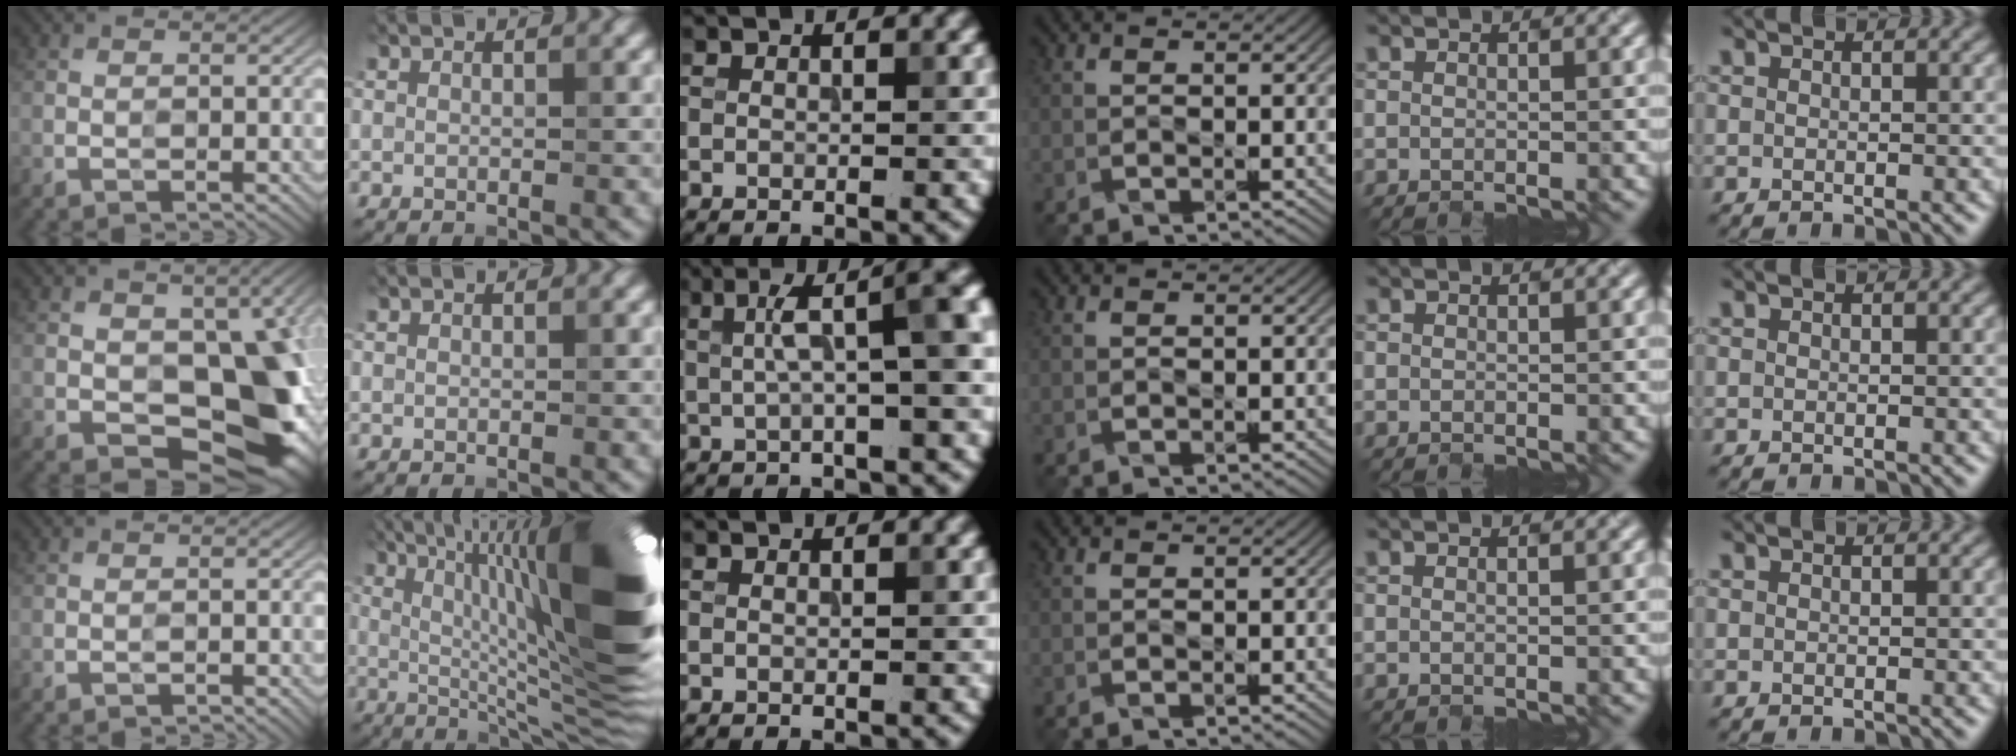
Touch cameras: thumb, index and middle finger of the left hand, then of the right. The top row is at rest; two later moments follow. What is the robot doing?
{"motion": "open", "object": "jewelry box"}